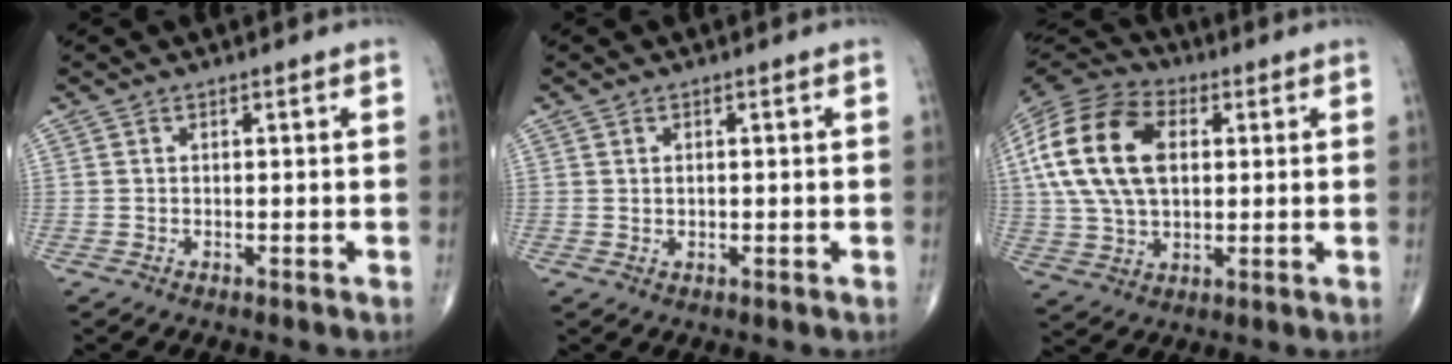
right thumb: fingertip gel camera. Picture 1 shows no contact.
{"total": 0.9, "force": [0.1, 0.6, 0.7], "torque": [-0.011, -0.003, 0.003]}
{"total": 20.0, "force": [3.5, 12.4, 15.2], "torque": [-0.303, 0.009, 0.058]}